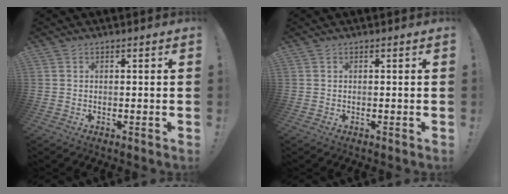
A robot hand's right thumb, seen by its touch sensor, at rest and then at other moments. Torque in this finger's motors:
{"motor_torque": [0.00, 0.00, -0.04, 0.04, 0.00]}